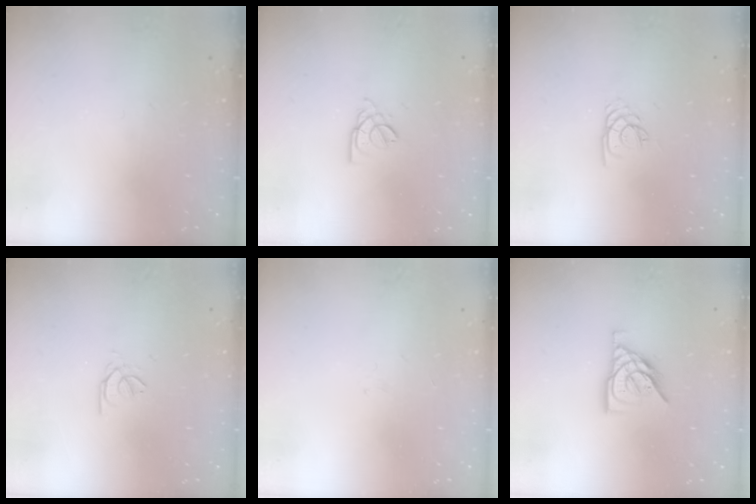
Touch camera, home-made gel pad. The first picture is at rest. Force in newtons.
{"total": 3.0, "press": 2.9, "slide": 0.5}
{"total": 1.9, "press": 1.9, "slide": 0.2}
{"total": 0.9, "press": 0.8, "slide": 0.4}
{"total": 1.3, "press": 1.2, "slide": 0.5}
{"total": 9.9, "press": 9.8, "slide": 1.2}